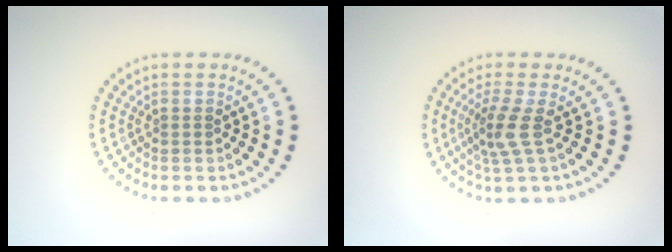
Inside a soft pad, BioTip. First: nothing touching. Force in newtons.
{"total": 2.8, "press": 2.1, "slide": 1.8}